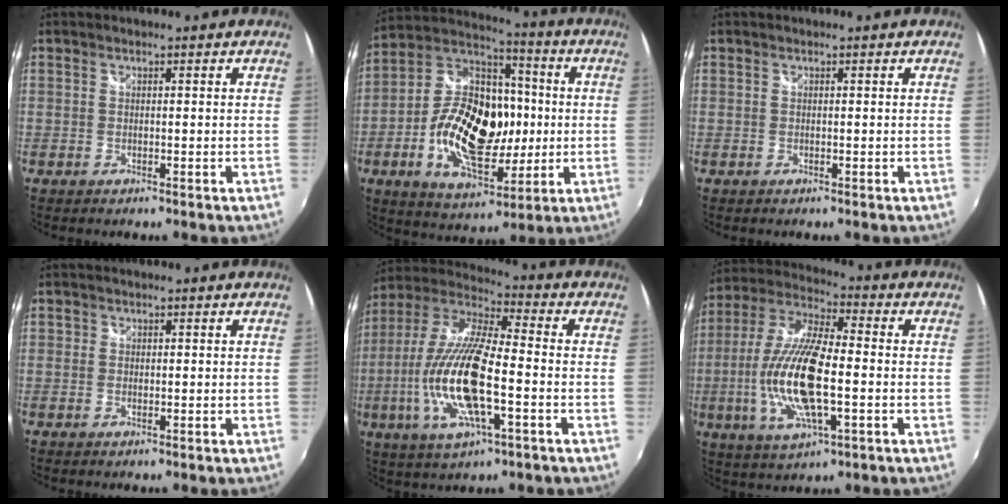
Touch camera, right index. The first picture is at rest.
{"total": 20.5, "force": [-2.7, 12.0, 16.3], "torque": [-0.317, 0.019, -0.040]}
{"total": 0.0}
{"total": 0.7, "force": [0.0, 0.7, 0.1], "torque": [-0.002, -0.001, -0.003]}
{"total": 19.7, "force": [-4.8, 5.7, 18.2], "torque": [-0.372, -0.016, -0.097]}
{"total": 17.7, "force": [-3.0, 5.6, 16.5], "torque": [-0.338, -0.007, -0.059]}